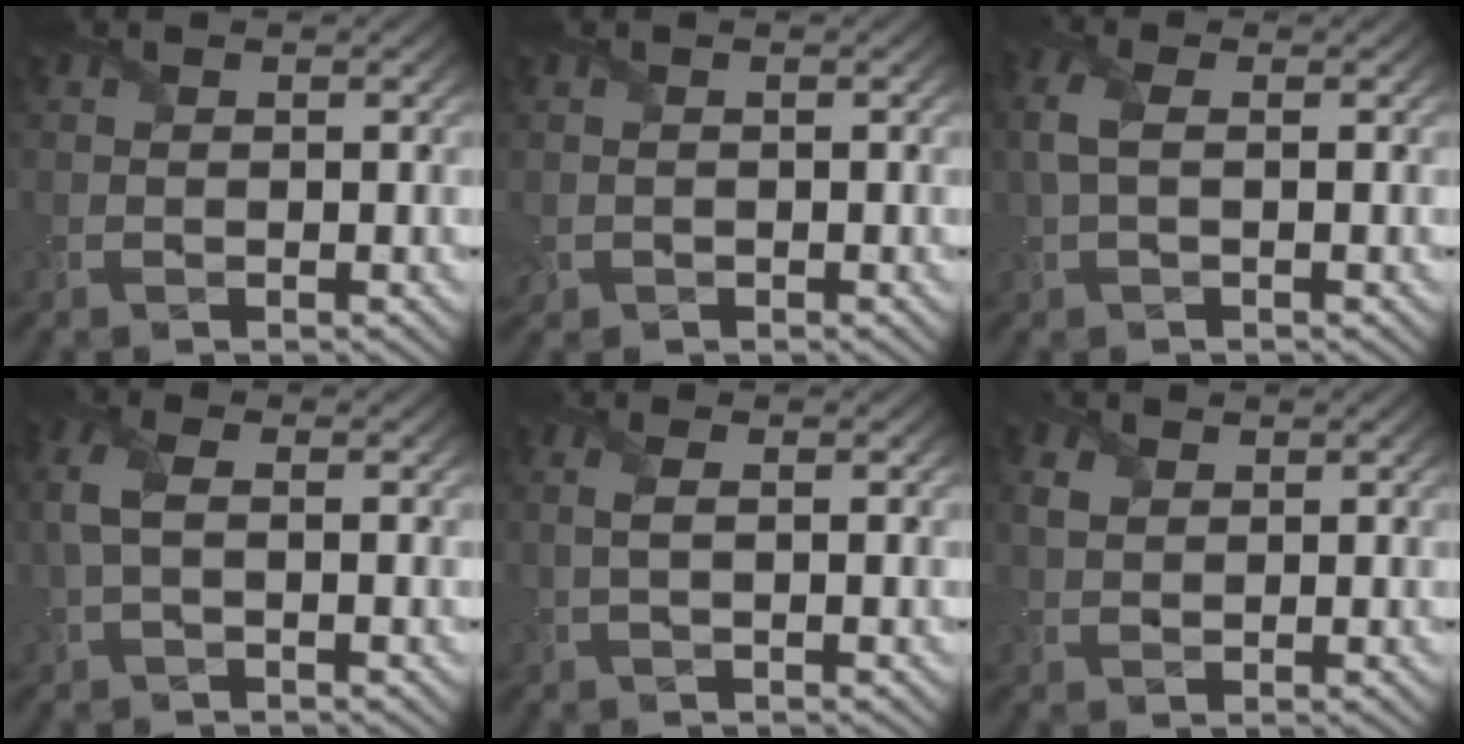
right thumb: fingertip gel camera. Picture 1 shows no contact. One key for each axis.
{"total": 1.0, "fx": -0.1, "fy": 1.0, "fz": 0.2, "tx": -0.012, "ty": -0.003, "tz": -0.004}
{"total": 3.7, "fx": 0.4, "fy": 1.8, "fz": 3.2, "tx": -0.091, "ty": 0.011, "tz": 0.005}
{"total": 4.2, "fx": 0.2, "fy": 2.1, "fz": 3.7, "tx": -0.100, "ty": 0.013, "tz": 0.002}
{"total": 1.9, "fx": 0.0, "fy": 0.4, "fz": 1.9, "tx": -0.046, "ty": 0.004, "tz": 0.001}
{"total": 2.4, "fx": 1.0, "fy": 1.7, "fz": 1.4, "tx": -0.042, "ty": 0.005, "tz": 0.018}